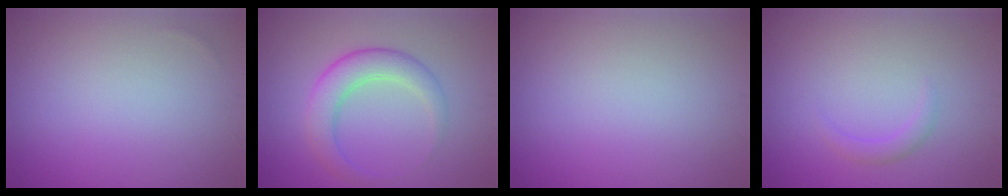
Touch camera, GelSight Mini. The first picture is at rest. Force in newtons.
{"total": 3.8, "press": 3.8, "slide": 0.2}
{"total": 0.0}
{"total": 1.2, "press": 1.2, "slide": 0.1}